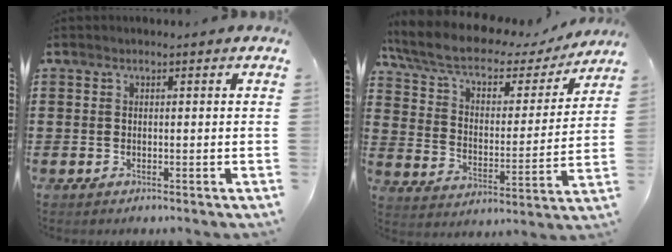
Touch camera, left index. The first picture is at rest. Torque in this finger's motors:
{"motor_torque": [1.54, -0.60, 1.05, 0.21]}